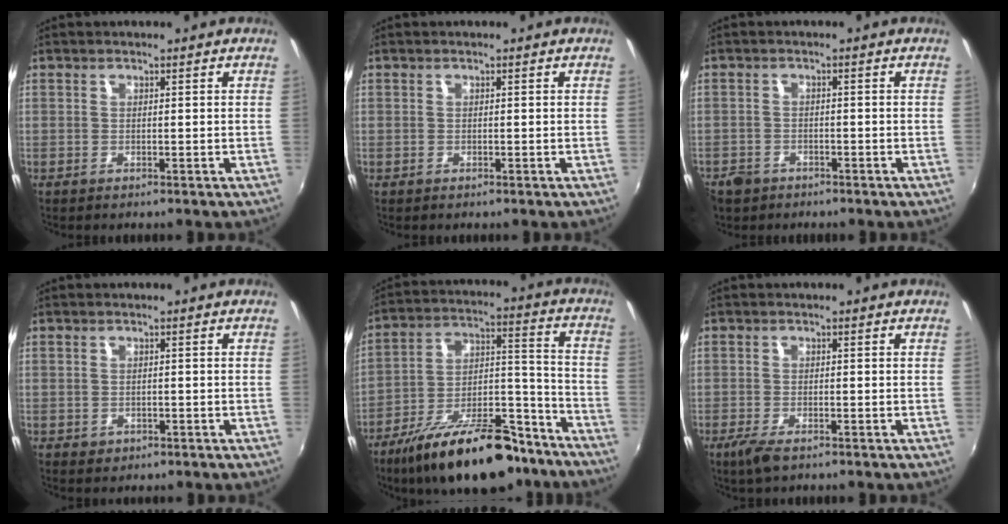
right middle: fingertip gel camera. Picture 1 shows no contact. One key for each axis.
{"total": 0.0}
{"total": 6.0, "fx": -3.6, "fy": 4.4, "fz": 1.8, "tx": -0.057, "ty": -0.002, "tz": -0.058}
{"total": 1.9, "fx": -0.8, "fy": 1.6, "fz": 0.7, "tx": -0.015, "ty": -0.004, "tz": -0.009}
{"total": 23.9, "fx": -17.2, "fy": 8.8, "fz": 14.1, "tx": -0.232, "ty": 0.003, "tz": -0.261}
{"total": 3.5, "fx": -2.3, "fy": 1.1, "fz": 2.4, "tx": -0.057, "ty": -0.011, "tz": -0.044}